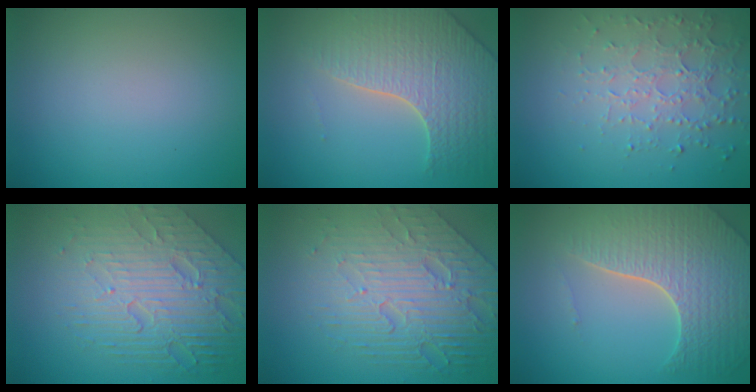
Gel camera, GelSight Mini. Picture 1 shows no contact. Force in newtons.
{"total": 4.9, "press": 4.5, "slide": 2.0}
{"total": 3.9, "press": 3.0, "slide": 2.5}
{"total": 8.4, "press": 5.7, "slide": 6.2}
{"total": 8.4, "press": 5.6, "slide": 6.3}
{"total": 7.6, "press": 5.6, "slide": 5.1}